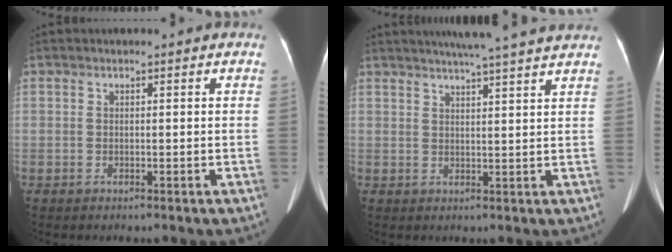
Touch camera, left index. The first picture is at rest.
{"total": 13.2, "force": [11.6, -0.4, 6.4], "torque": [-0.100, 0.016, 0.141]}